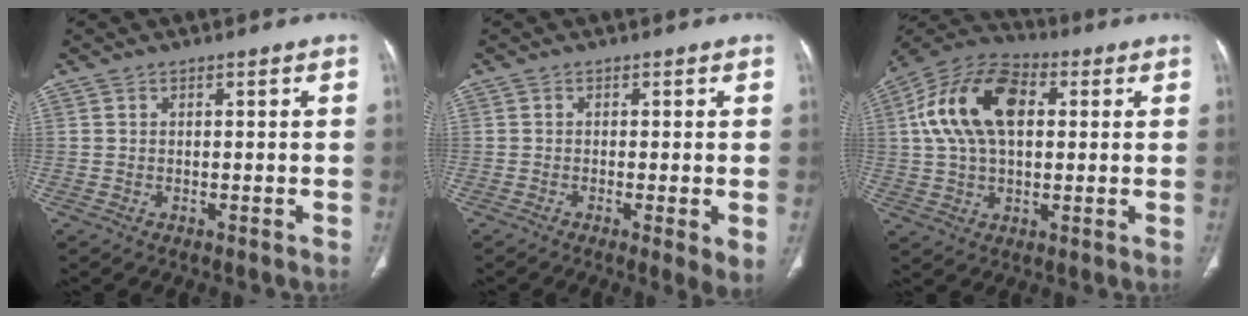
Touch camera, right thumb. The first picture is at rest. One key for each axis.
{"total": 3.8, "fx": -0.8, "fy": 0.6, "fz": 3.7, "tx": -0.067, "ty": -0.014, "tz": -0.018}
{"total": 17.0, "fx": 3.5, "fy": 10.2, "fz": 13.1, "tx": -0.241, "ty": 0.022, "tz": 0.054}